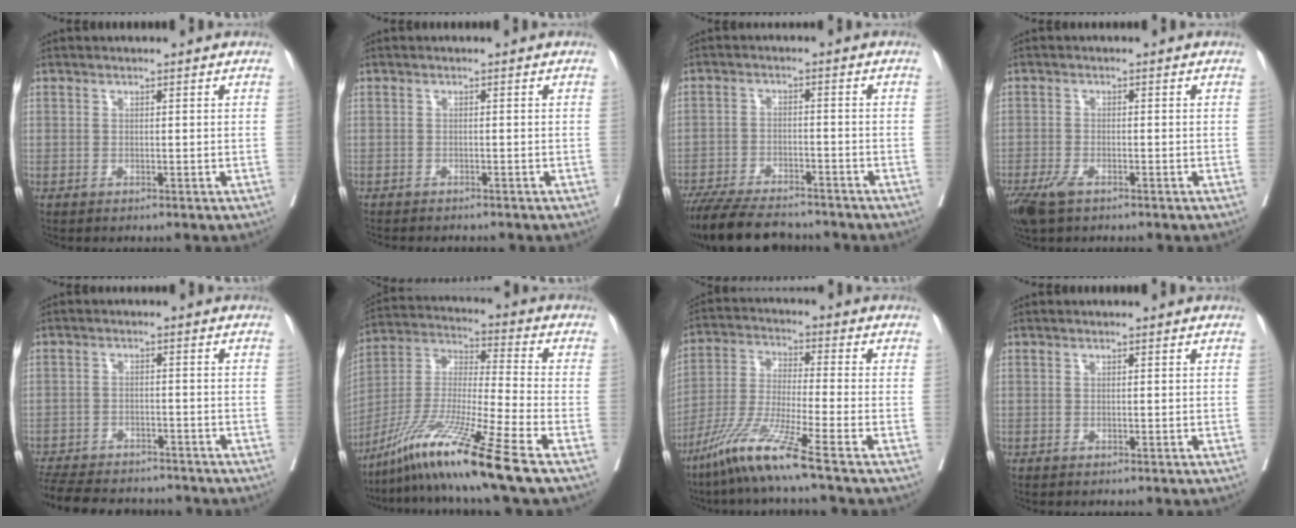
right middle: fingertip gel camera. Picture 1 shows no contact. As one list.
[{"total": 4.4, "force": [-3.9, 1.1, 1.7], "torque": [-0.022, -0.006, -0.050]}, {"total": 13.4, "force": [-11.8, 3.0, 5.6], "torque": [-0.101, -0.012, -0.181]}, {"total": 4.7, "force": [-3.1, 1.8, 3.1], "torque": [-0.064, -0.010, -0.055]}, {"total": 15.2, "force": [-13.4, 4.5, 5.6], "torque": [-0.135, -0.011, -0.189]}, {"total": 16.1, "force": [-10.9, -1.8, 11.7], "torque": [-0.246, -0.036, -0.203]}, {"total": 10.8, "force": [-7.2, -1.5, 7.9], "torque": [-0.161, -0.039, -0.144]}, {"total": 0.0}]